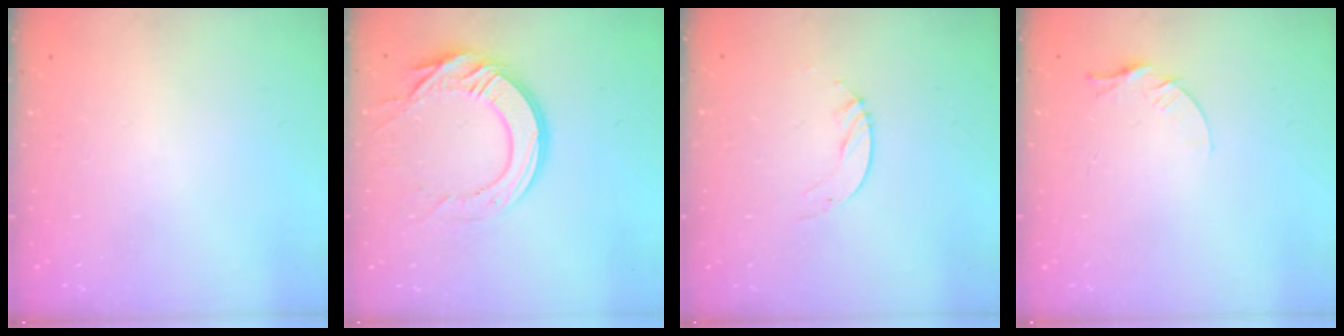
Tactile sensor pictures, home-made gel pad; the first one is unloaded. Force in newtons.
{"total": 15.8, "press": 15.7, "slide": 1.7}
{"total": 3.1, "press": 3.1, "slide": 0.3}
{"total": 4.4, "press": 4.4, "slide": 0.5}